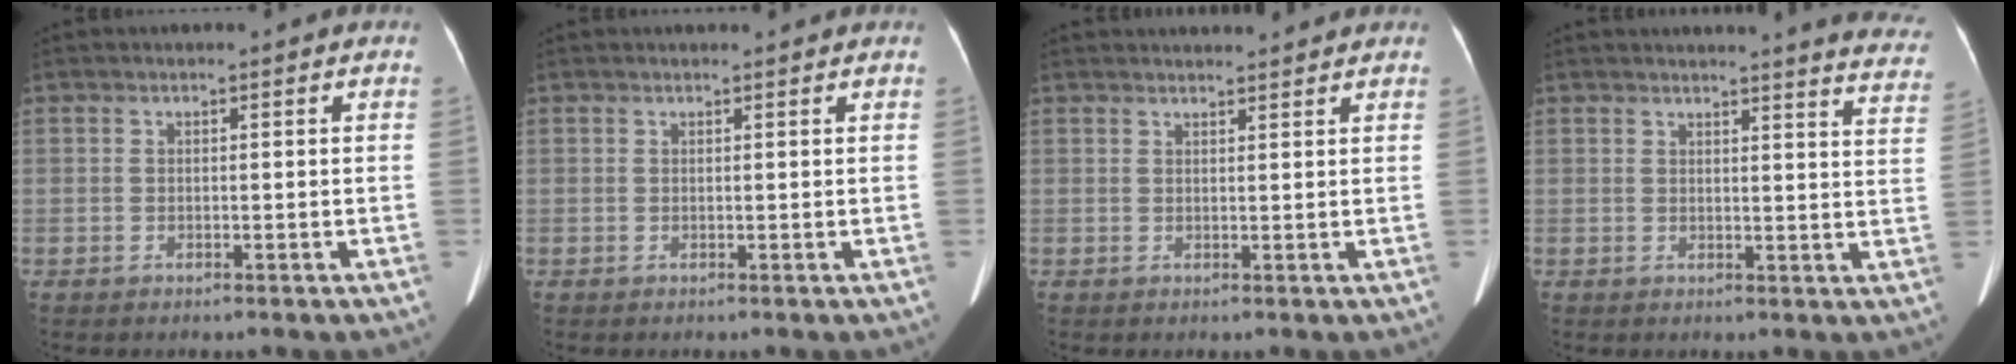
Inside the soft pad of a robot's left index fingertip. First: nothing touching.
{"total": 2.4, "force": [2.3, 0.2, 0.6], "torque": [-0.007, 0.018, 0.027]}
{"total": 6.1, "force": [5.9, 0.4, 1.4], "torque": [-0.016, 0.025, 0.069]}
{"total": 12.8, "force": [12.4, 0.5, 3.3], "torque": [-0.015, -0.074, 0.105]}